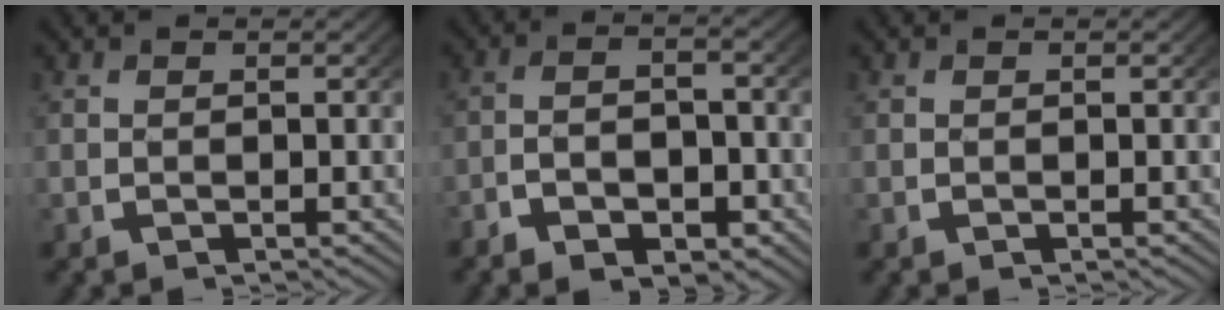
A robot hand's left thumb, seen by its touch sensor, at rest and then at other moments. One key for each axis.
{"total": 3.9, "fx": -1.7, "fy": 2.3, "fz": 2.6, "tx": -0.047, "ty": -0.012, "tz": -0.031}
{"total": 0.0}